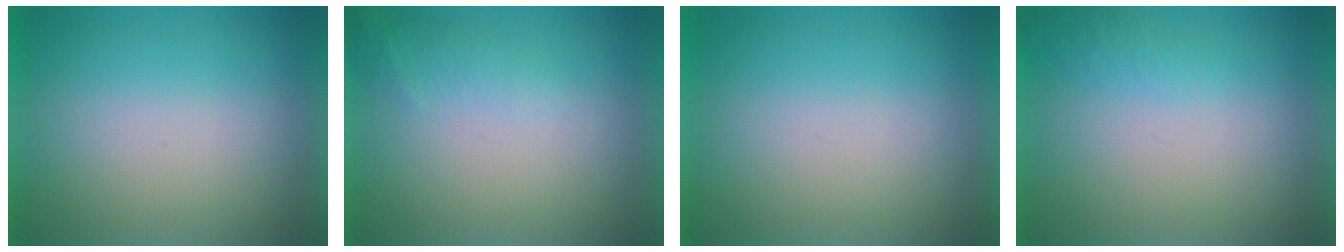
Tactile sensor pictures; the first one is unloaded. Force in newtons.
{"total": 1.3}
{"total": 0.0}
{"total": 1.1}